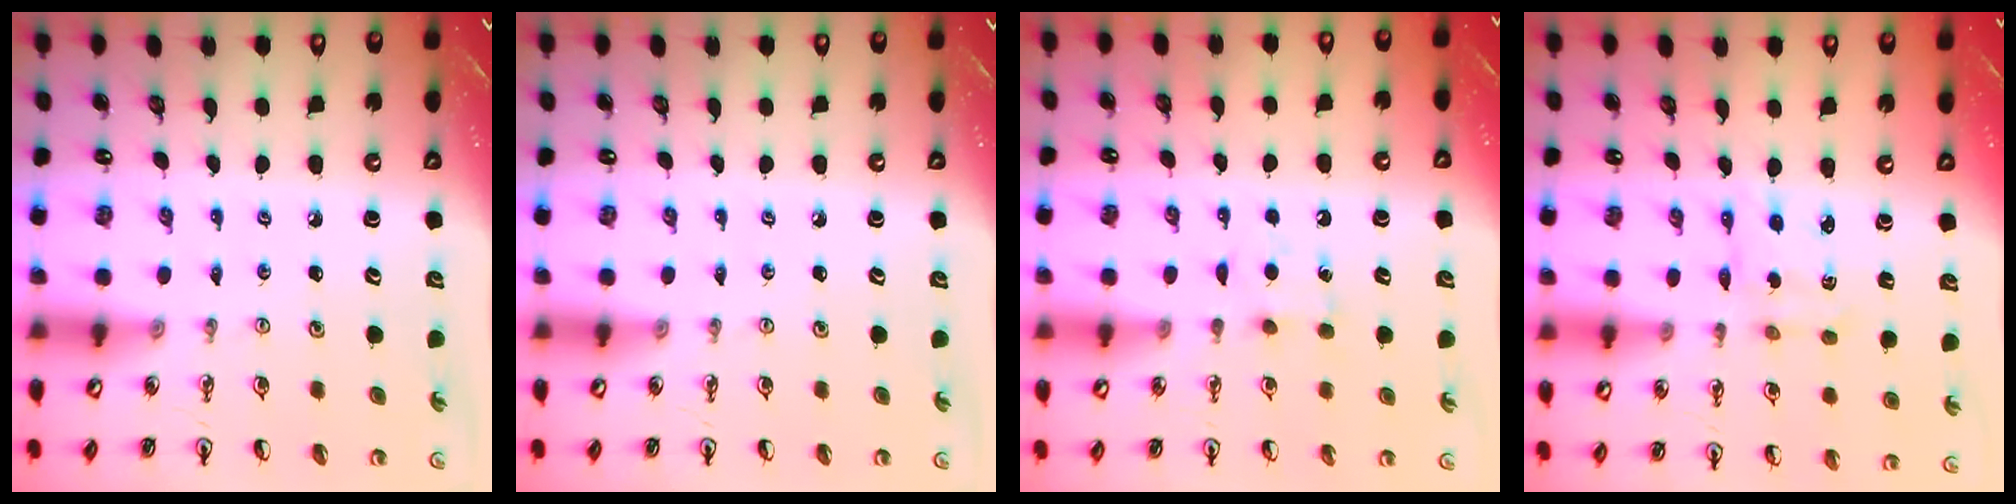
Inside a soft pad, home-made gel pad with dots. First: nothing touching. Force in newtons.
{"total": 0.0}
{"total": 5.5, "press": 5.4, "slide": 0.8}
{"total": 2.3, "press": 2.2, "slide": 0.7}